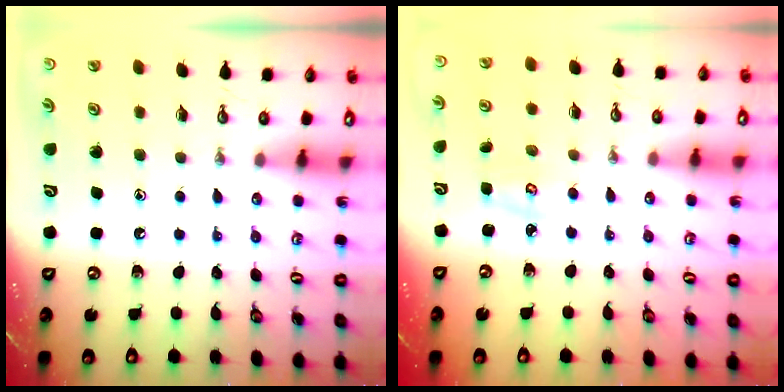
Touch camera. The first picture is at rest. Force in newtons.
{"total": 2.3, "press": 2.2, "slide": 0.3}